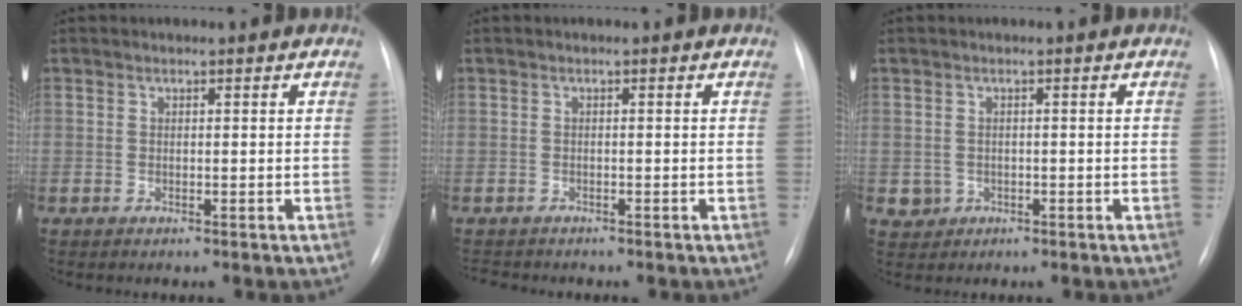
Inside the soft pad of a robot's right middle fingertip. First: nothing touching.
{"total": 2.5, "force": [-2.4, 0.7, 0.4], "torque": [-0.003, -0.008, -0.035]}
{"total": 2.0, "force": [-0.5, 1.9, 0.3], "torque": [-0.001, 0.005, -0.002]}